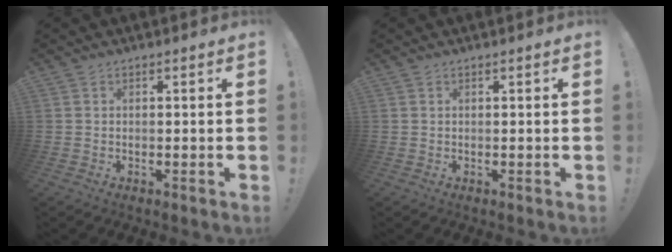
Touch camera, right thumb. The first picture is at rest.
{"total": 0.0}